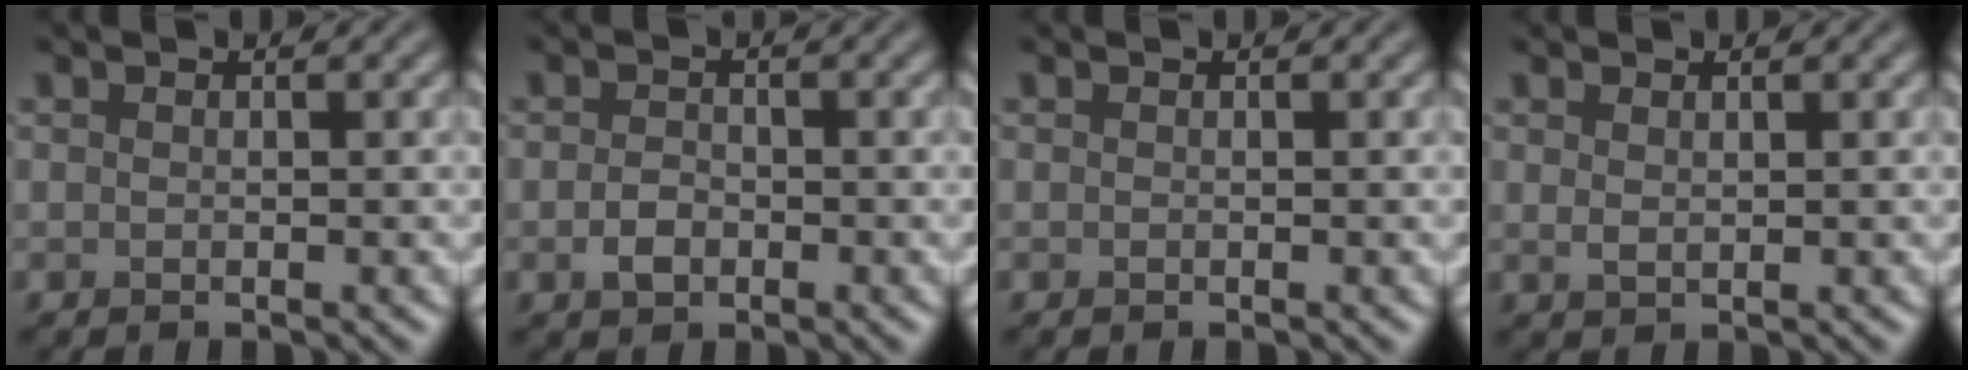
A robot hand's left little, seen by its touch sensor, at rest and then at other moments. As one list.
[{"total": 1.9, "force": [-0.6, 1.3, 1.2], "torque": [-0.025, -0.002, -0.015]}, {"total": 0.0}, {"total": 1.0, "force": [0.6, 0.4, 0.7], "torque": [-0.016, -0.002, 0.014]}]